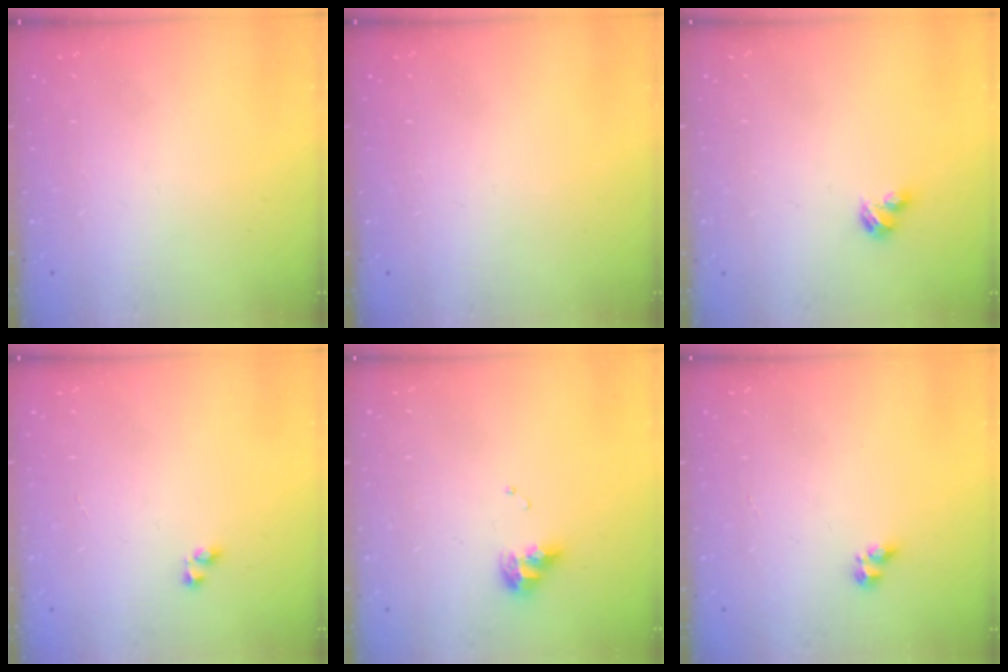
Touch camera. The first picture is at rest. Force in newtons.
{"total": 0.0}
{"total": 2.9, "press": 2.8, "slide": 0.5}
{"total": 2.9, "press": 2.9, "slide": 0.2}
{"total": 10.1, "press": 10.1, "slide": 1.0}
{"total": 3.5, "press": 3.3, "slide": 1.2}